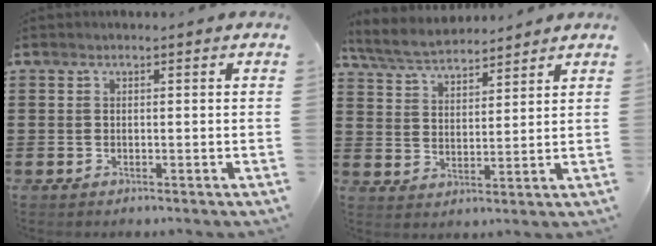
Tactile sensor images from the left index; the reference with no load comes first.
{"total": 5.8, "force": [5.4, 1.1, 1.9], "torque": [-0.057, -0.012, 0.098]}